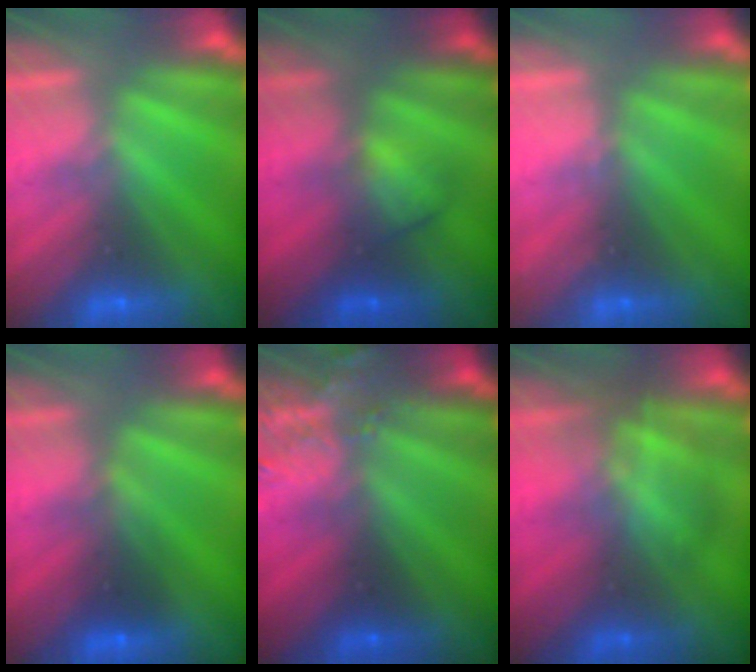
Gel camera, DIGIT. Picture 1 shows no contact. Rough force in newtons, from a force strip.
{"total": 2.0}
{"total": 2.3}
{"total": 2.6}
{"total": 3.6}
{"total": 2.9}